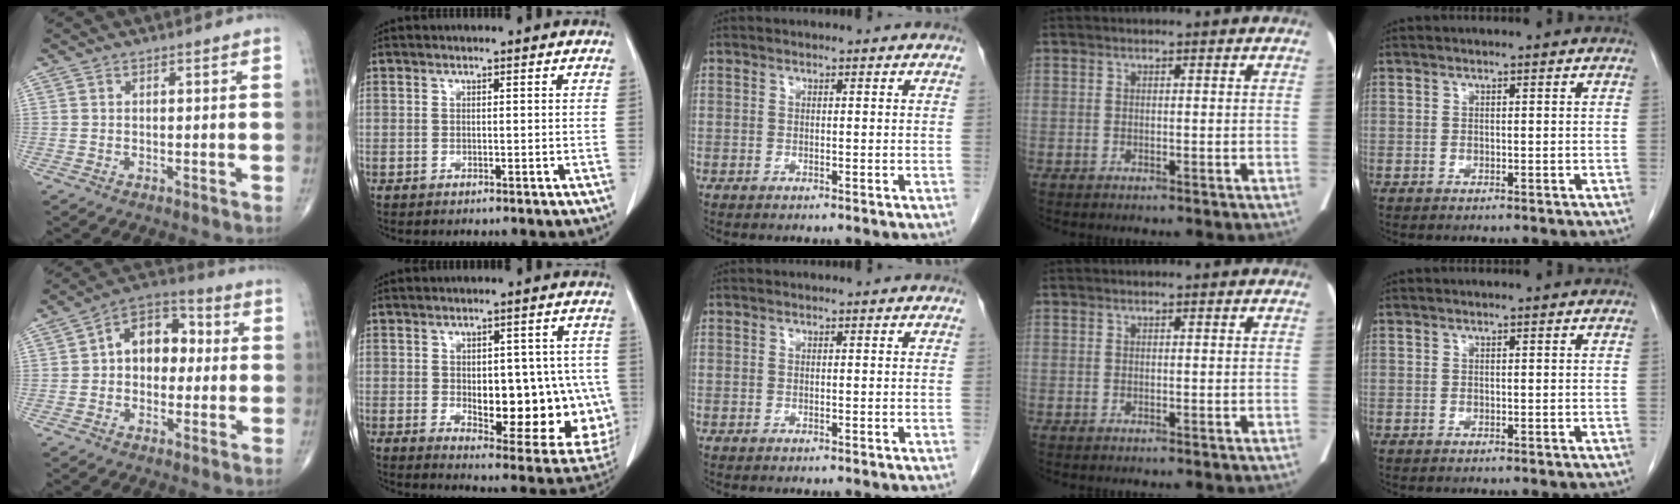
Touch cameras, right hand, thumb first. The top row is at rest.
{"thumb": {"total": 11.3, "force": [0.9, 7.9, 8.0], "torque": [-0.086, 0.030, 0.001]}, "index": {"total": 19.2, "force": [-2.3, 8.4, 17.1], "torque": [-0.171, 0.017, 0.001]}}